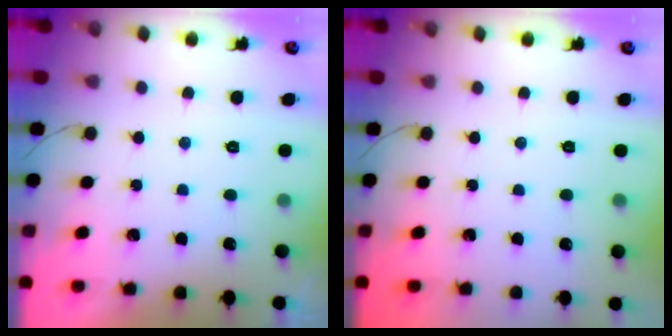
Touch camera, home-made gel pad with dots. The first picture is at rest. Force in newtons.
{"total": 0.0}